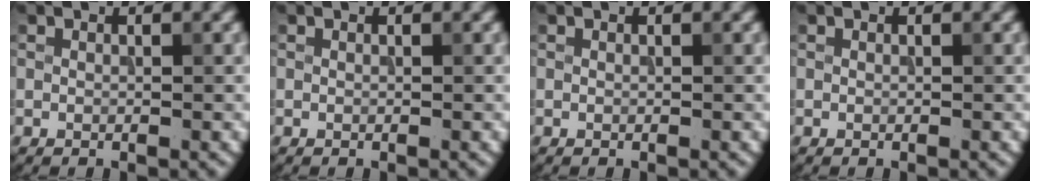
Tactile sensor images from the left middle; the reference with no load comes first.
{"total": 0.0}
{"total": 0.0}
{"total": 0.0}